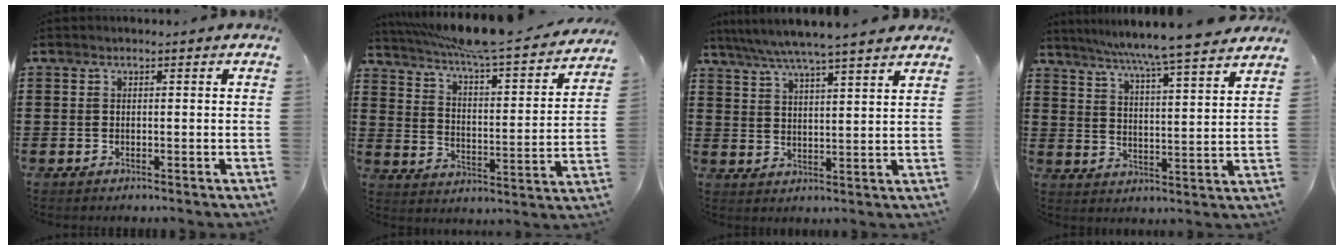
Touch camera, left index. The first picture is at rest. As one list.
[{"total": 6.9, "force": [6.0, -0.2, 3.4], "torque": [-0.085, -0.049, 0.095]}, {"total": 5.4, "force": [4.8, -0.4, 2.3], "torque": [-0.064, -0.023, 0.082]}, {"total": 6.5, "force": [5.8, -1.7, 2.4], "torque": [-0.068, -0.048, 0.094]}]